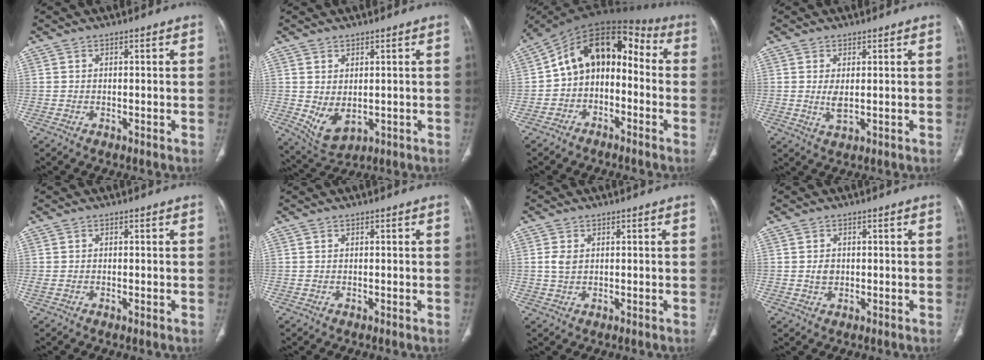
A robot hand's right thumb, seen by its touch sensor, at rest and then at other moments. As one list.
[{"total": 5.9, "force": [-0.3, 3.8, 4.6], "torque": [-0.075, -0.009, 0.017]}, {"total": 14.0, "force": [-1.2, 9.8, 9.9], "torque": [-0.115, 0.077, -0.037]}, {"total": 2.8, "force": [0.3, 1.2, 2.5], "torque": [-0.052, -0.010, 0.014]}, {"total": 1.2, "force": [-0.3, 0.5, 1.0], "torque": [-0.022, 0.002, -0.005]}, {"total": 0.0}, {"total": 2.3, "force": [0.5, 1.6, 1.6], "torque": [-0.033, 0.000, 0.013]}, {"total": 2.0, "force": [0.0, 1.7, 1.1], "torque": [-0.011, 0.002, 0.004]}]